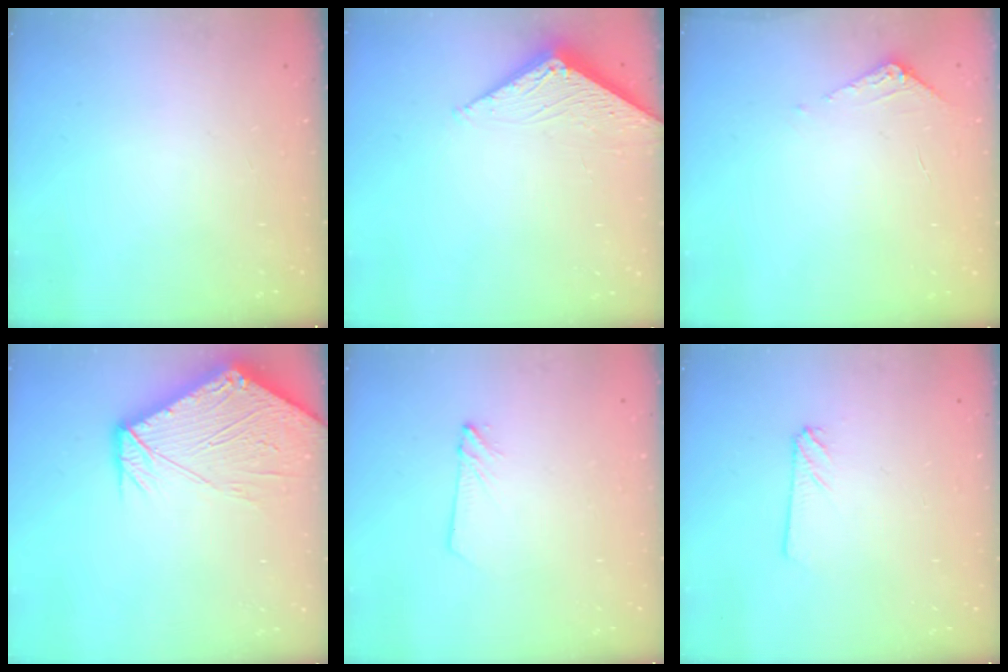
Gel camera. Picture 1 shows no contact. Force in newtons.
{"total": 4.0, "press": 4.0, "slide": 0.5}
{"total": 5.0, "press": 5.0, "slide": 0.5}
{"total": 17.6, "press": 17.4, "slide": 2.3}
{"total": 2.8, "press": 2.8, "slide": 0.3}
{"total": 2.4, "press": 2.4, "slide": 0.2}